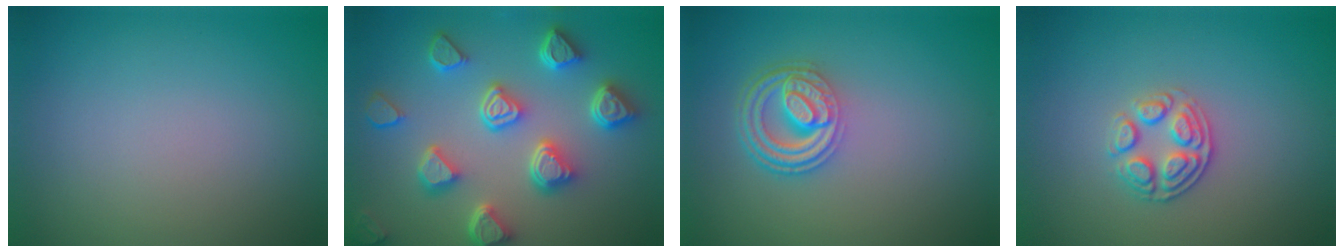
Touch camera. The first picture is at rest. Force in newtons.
{"total": 7.0, "press": 5.8, "slide": 4.0}
{"total": 4.6, "press": 3.5, "slide": 3.0}
{"total": 2.6, "press": 2.5, "slide": 0.9}